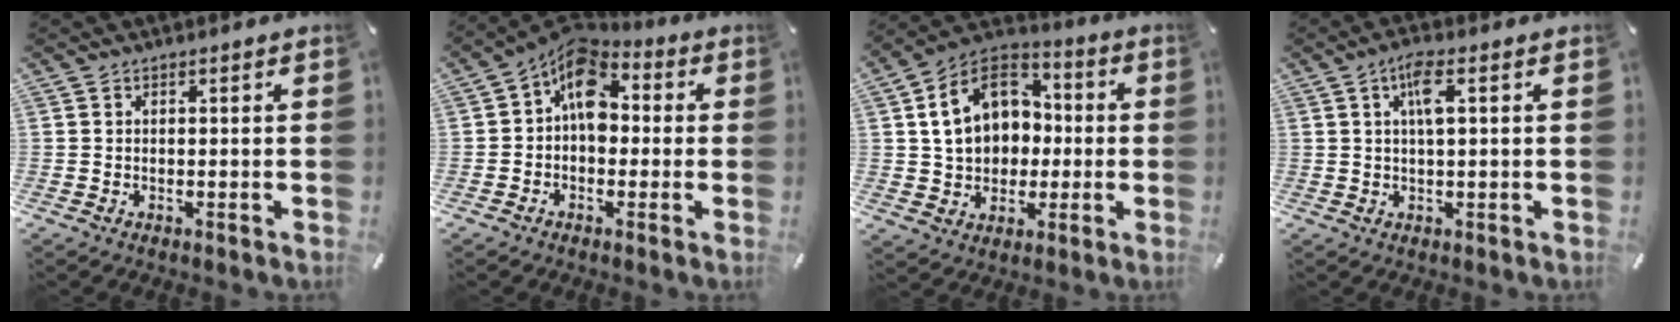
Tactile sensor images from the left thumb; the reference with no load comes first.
{"total": 10.2, "force": [1.4, 7.3, 7.1], "torque": [-0.119, -0.004, 0.024]}
{"total": 15.0, "force": [1.4, 12.7, 7.8], "torque": [-0.158, 0.006, 0.028]}
{"total": 5.4, "force": [1.6, 1.4, 4.9], "torque": [-0.093, 0.003, 0.023]}